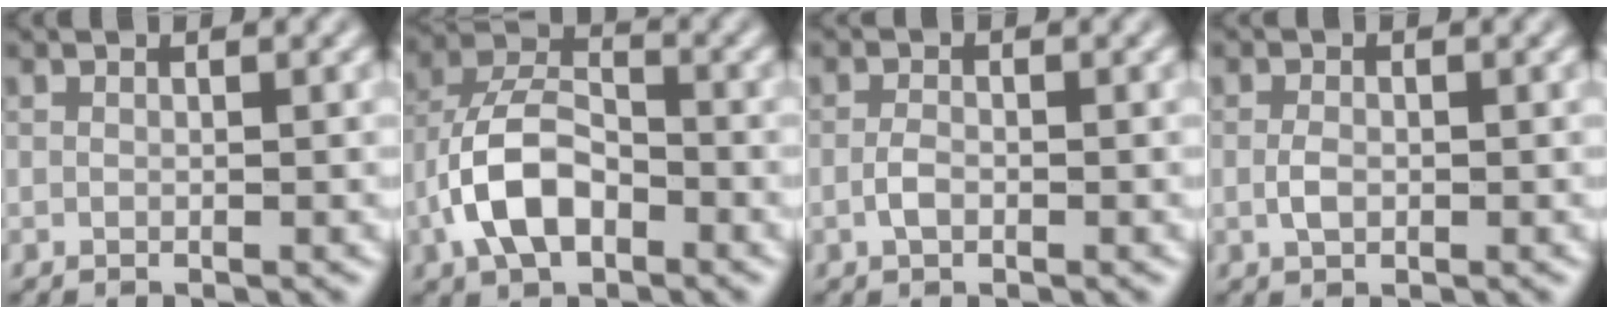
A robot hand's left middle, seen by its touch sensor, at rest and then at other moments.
{"total": 6.7, "force": [-2.6, 3.7, 4.9], "torque": [-0.095, 0.009, -0.055]}
{"total": 1.4, "force": [-0.5, 0.7, 1.1], "torque": [-0.023, 0.002, -0.013]}
{"total": 1.5, "force": [-0.2, 0.9, 1.2], "torque": [-0.025, 0.001, -0.006]}